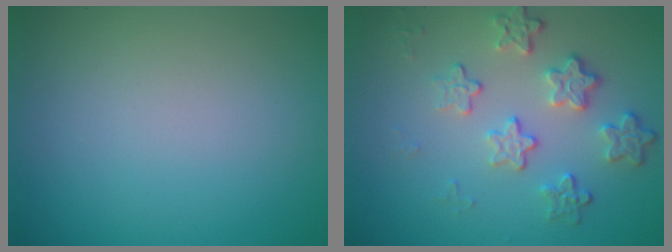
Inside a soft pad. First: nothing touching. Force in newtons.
{"total": 4.2, "press": 3.1, "slide": 2.8}